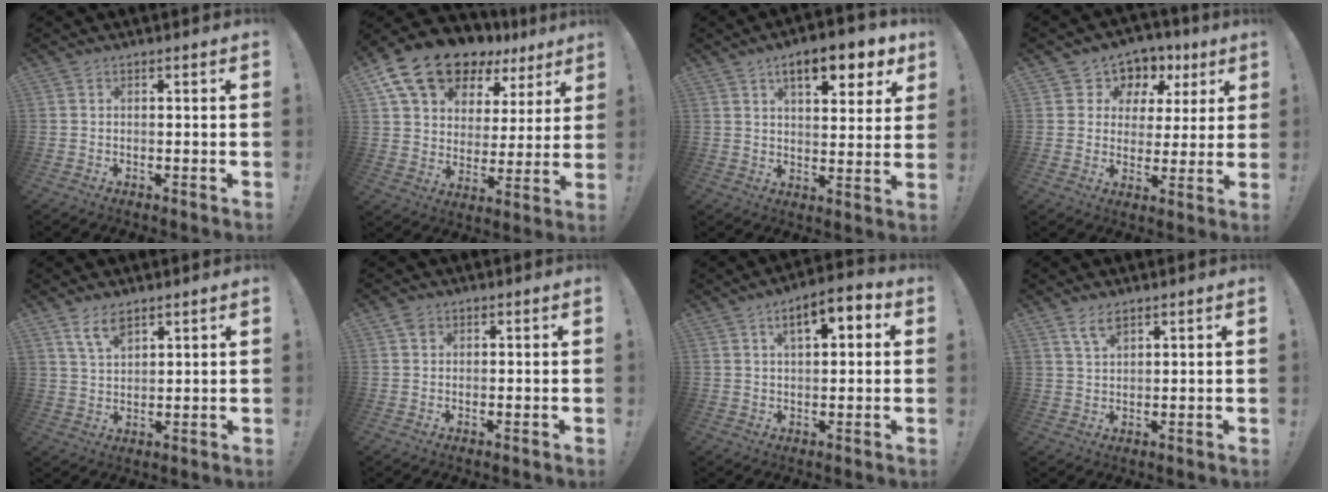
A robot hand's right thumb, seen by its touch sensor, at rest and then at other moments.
{"total": 17.2, "force": [12.3, 9.1, 7.8], "torque": [-0.140, -0.080, 0.227]}
{"total": 11.2, "force": [6.3, 4.2, 8.3], "torque": [-0.121, -0.026, 0.105]}
{"total": 7.7, "force": [3.0, 6.8, 2.0], "torque": [-0.029, -0.023, 0.058]}
{"total": 6.7, "force": [4.7, 2.9, 3.9], "torque": [-0.074, -0.020, 0.088]}
{"total": 2.1, "force": [1.1, 1.6, 0.8], "torque": [-0.016, 0.003, 0.021]}
{"total": 7.6, "force": [2.5, 3.5, 6.3], "torque": [-0.090, -0.006, 0.038]}
{"total": 4.7, "force": [3.2, 1.8, 2.9], "torque": [-0.049, -0.015, 0.058]}